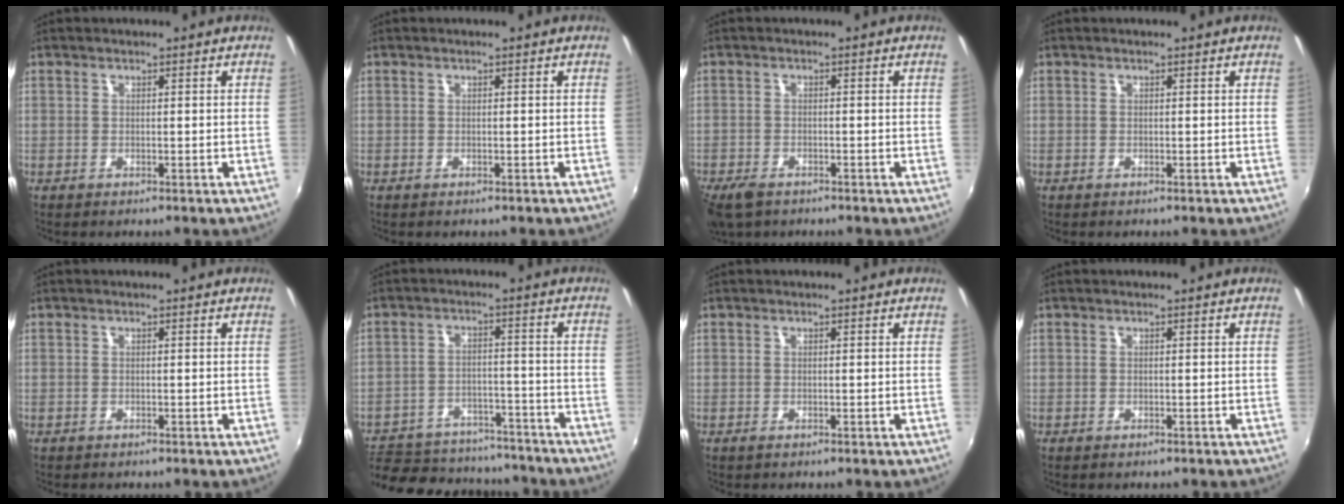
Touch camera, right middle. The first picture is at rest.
{"total": 0.0}
{"total": 5.4, "force": [-4.0, 2.5, 2.6], "torque": [-0.071, -0.020, -0.077]}
{"total": 0.0}
{"total": 0.0}
{"total": 23.0, "force": [-18.5, 10.1, 9.2], "torque": [-0.212, 0.002, -0.239]}
{"total": 0.0}
{"total": 0.7, "force": [-0.6, 0.2, 0.3], "torque": [-0.005, -0.001, -0.007]}